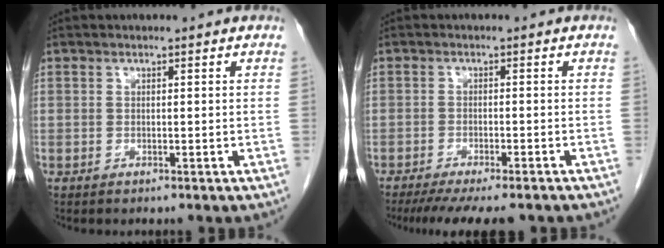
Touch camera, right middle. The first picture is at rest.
{"total": 10.9, "force": [-9.1, 1.9, 5.7], "torque": [-0.075, -0.017, -0.125]}